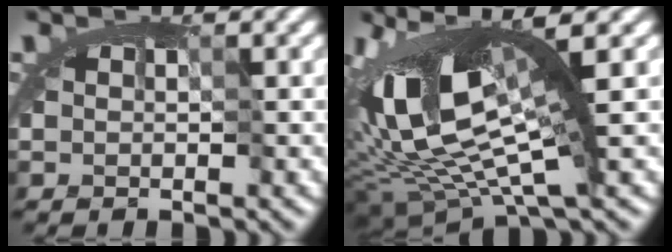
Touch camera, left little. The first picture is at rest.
{"total": 11.4, "force": [-0.7, 3.1, 10.9], "torque": [-0.205, -0.004, -0.008]}